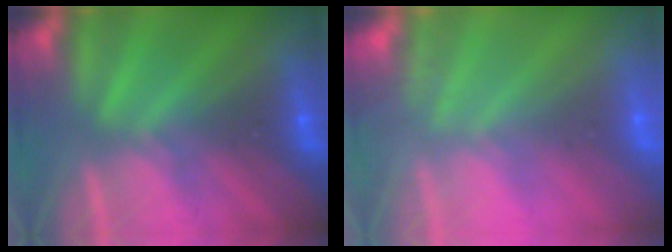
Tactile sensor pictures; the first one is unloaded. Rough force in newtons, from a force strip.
{"total": 9.6}